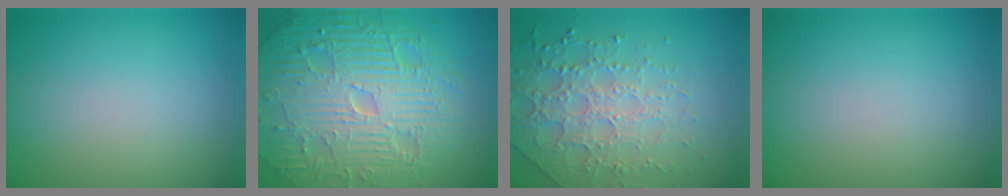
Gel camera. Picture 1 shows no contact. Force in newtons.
{"total": 11.4, "press": 7.4, "slide": 8.8}
{"total": 4.8, "press": 4.5, "slide": 1.6}
{"total": 0.0}